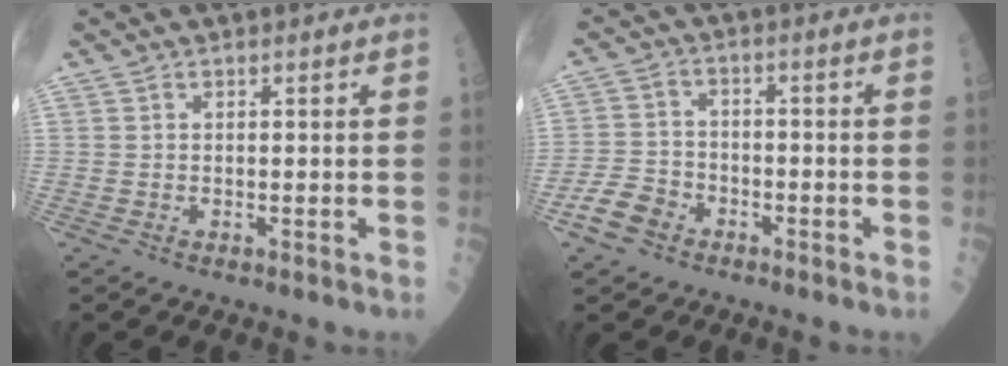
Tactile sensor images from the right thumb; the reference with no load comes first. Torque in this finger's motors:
{"motor_torque": [2.56, 2.45, 0.49, -0.30, 0.12]}